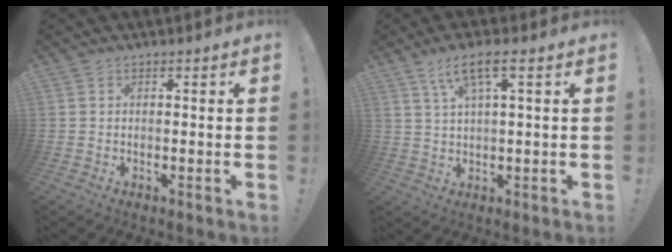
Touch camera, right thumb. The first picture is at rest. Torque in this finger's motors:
{"motor_torque": [0.16, 0.32, 0.24, 0.36, 0.12]}